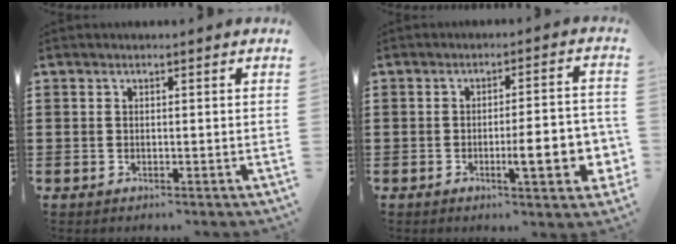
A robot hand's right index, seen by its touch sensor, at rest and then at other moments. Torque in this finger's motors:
{"motor_torque": [0.25, 0.06, 0.33, 0.04]}